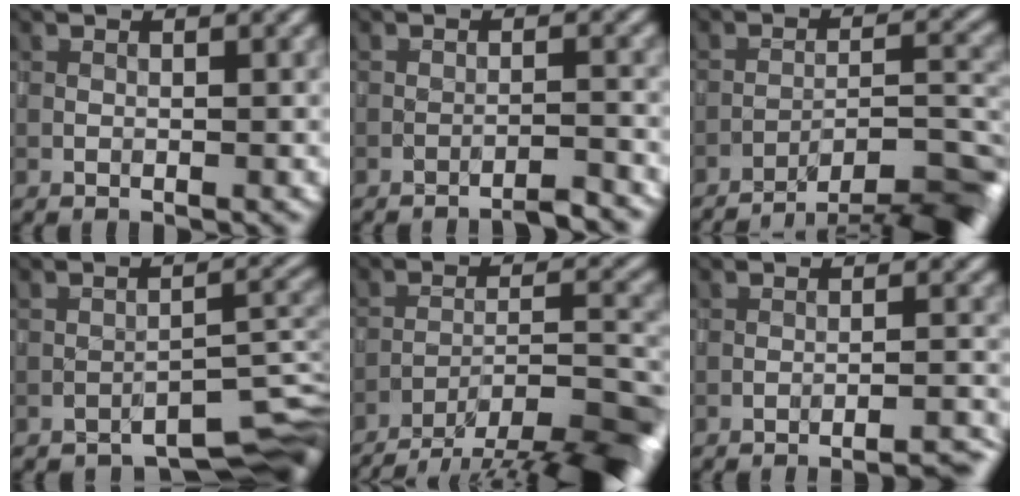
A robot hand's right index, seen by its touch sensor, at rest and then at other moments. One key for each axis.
{"total": 3.3, "fx": -3.1, "fy": 0.0, "fz": 1.2, "tx": -0.008, "ty": 0.011, "tz": -0.043}
{"total": 10.6, "fx": -9.2, "fy": 1.8, "fz": 5.0, "tx": -0.061, "ty": 0.011, "tz": -0.118}
{"total": 6.3, "fx": -5.3, "fy": 1.5, "fz": 3.0, "tx": -0.024, "ty": -0.006, "tz": -0.071}
{"total": 12.0, "fx": -10.0, "fy": 2.7, "fz": 5.9, "tx": -0.086, "ty": -0.002, "tz": -0.141}
{"total": 5.1, "fx": -4.7, "fy": 0.6, "fz": 1.7, "tx": -0.007, "ty": 0.021, "tz": -0.056}